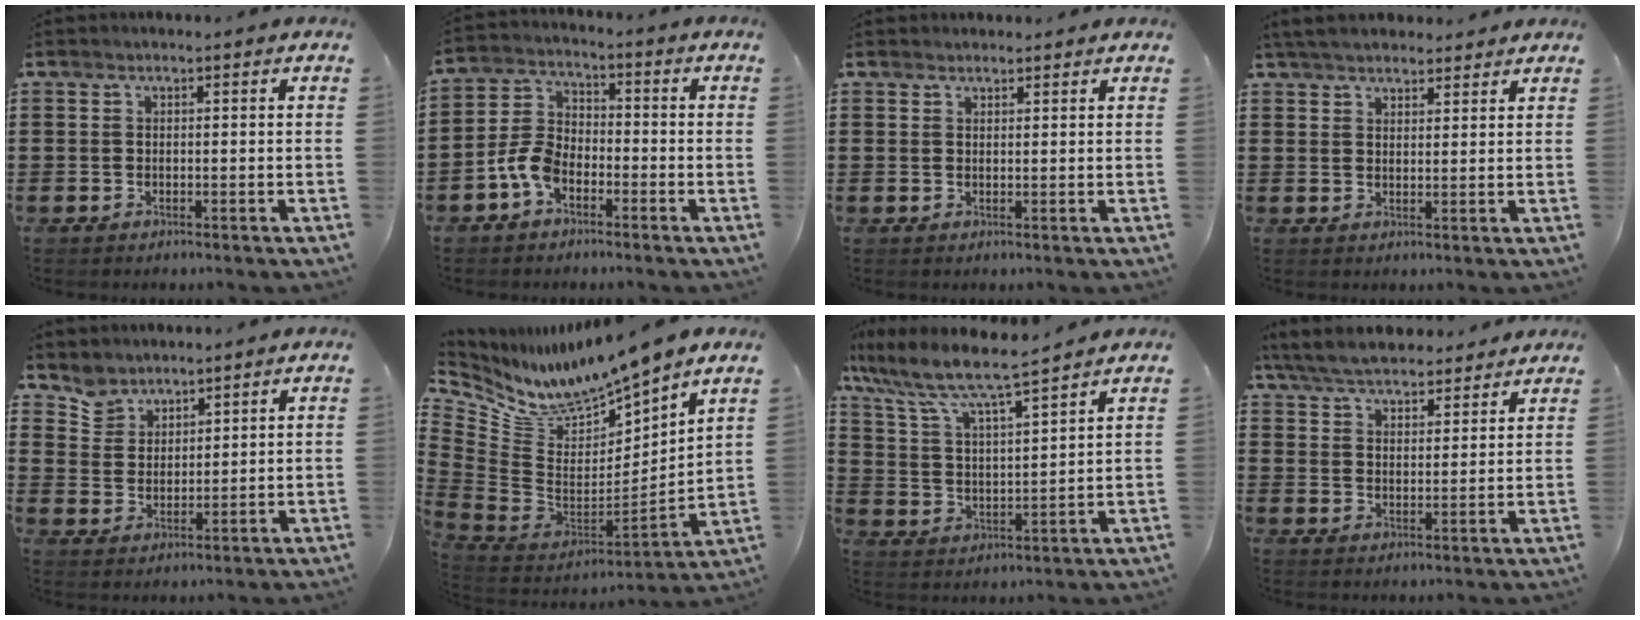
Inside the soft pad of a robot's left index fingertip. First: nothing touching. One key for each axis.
{"total": 5.8, "fx": -3.1, "fy": 3.4, "fz": 3.6, "tx": -0.105, "ty": 0.003, "tz": -0.069}
{"total": 1.4, "fx": 1.3, "fy": 0.4, "fz": 0.1, "tx": -0.003, "ty": 0.002, "tz": 0.026}
{"total": 4.1, "fx": 3.8, "fy": 1.0, "fz": 1.2, "tx": -0.033, "ty": -0.001, "tz": 0.072}
{"total": 4.9, "fx": 4.2, "fy": 2.4, "fz": 0.0, "tx": -0.021, "ty": -0.007, "tz": 0.081}
{"total": 8.5, "fx": 8.0, "fy": 1.2, "fz": 2.4, "tx": -0.089, "ty": -0.075, "tz": 0.137}
{"total": 6.8, "fx": 6.0, "fy": 0.5, "fz": 3.1, "tx": -0.089, "ty": -0.036, "tz": 0.097}
{"total": 6.1, "fx": 5.9, "fy": 1.2, "fz": 1.4, "tx": -0.052, "ty": -0.019, "tz": 0.106}